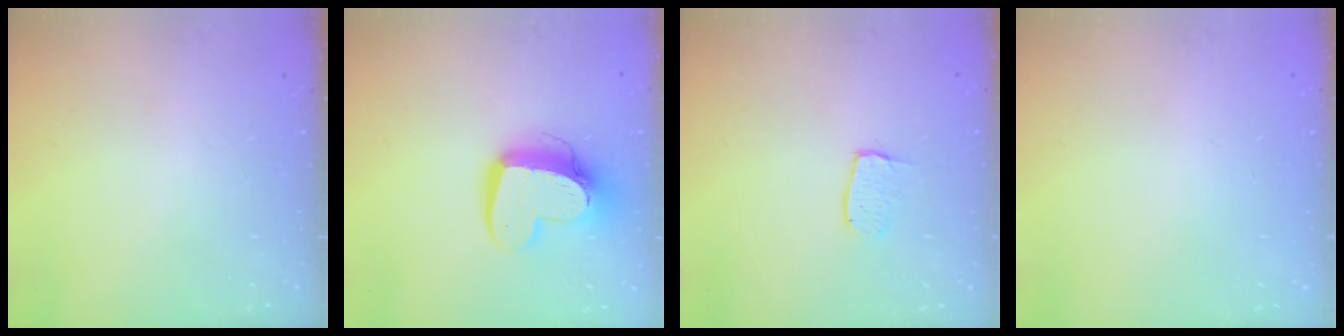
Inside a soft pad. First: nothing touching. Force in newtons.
{"total": 13.7, "press": 13.7, "slide": 1.3}
{"total": 4.3, "press": 4.3, "slide": 0.3}
{"total": 0.0}